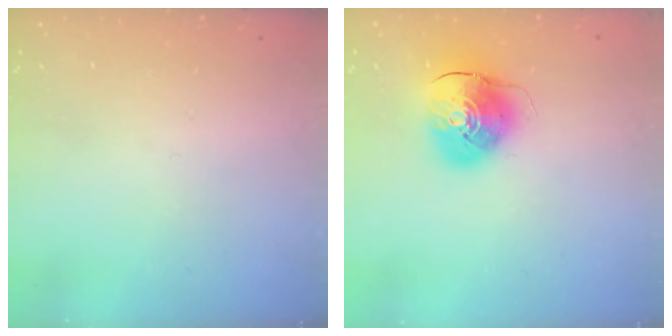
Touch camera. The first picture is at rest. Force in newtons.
{"total": 10.4, "press": 10.2, "slide": 1.7}